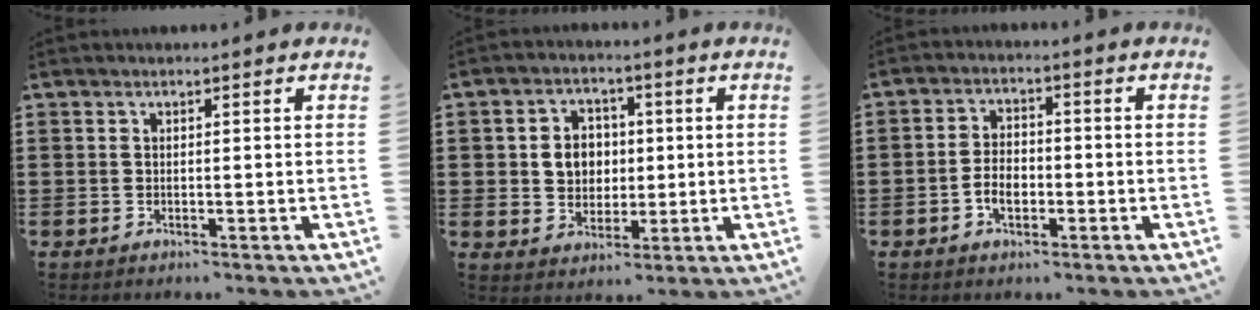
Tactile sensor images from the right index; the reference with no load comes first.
{"total": 5.7, "force": [0.4, 5.0, 2.7], "torque": [-0.061, 0.014, 0.003]}
{"total": 4.0, "force": [-1.5, 2.1, 3.1], "torque": [-0.072, -0.003, -0.031]}